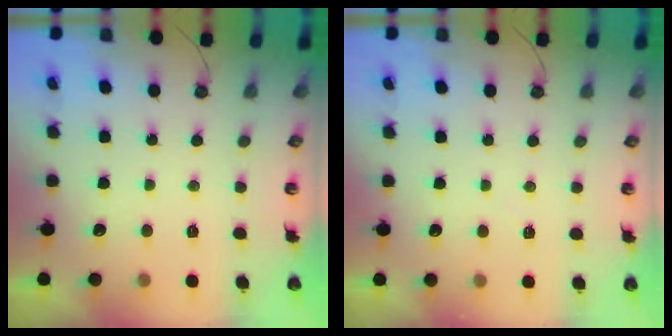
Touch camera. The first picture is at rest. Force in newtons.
{"total": 2.8, "press": 2.7, "slide": 0.5}